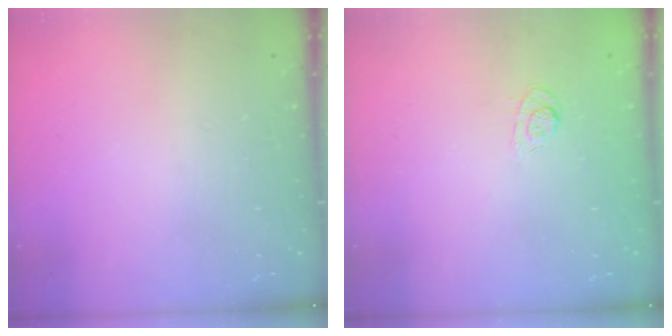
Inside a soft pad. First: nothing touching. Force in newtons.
{"total": 3.5, "press": 3.1, "slide": 1.6}